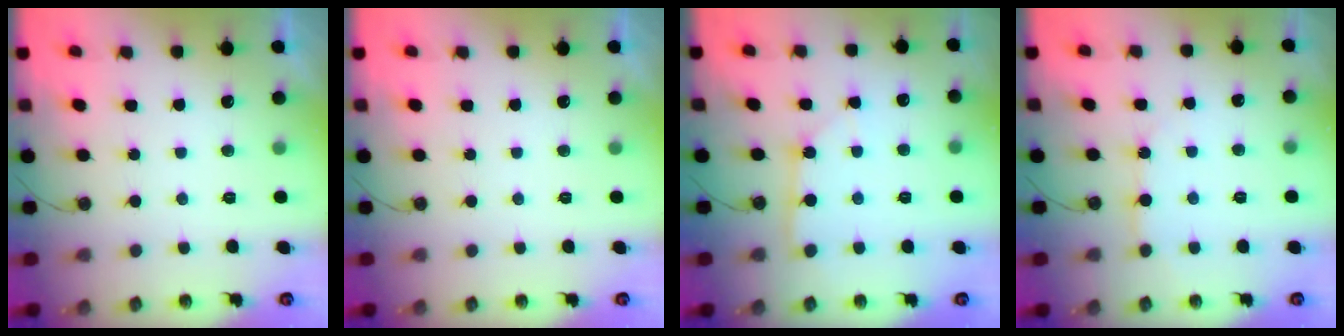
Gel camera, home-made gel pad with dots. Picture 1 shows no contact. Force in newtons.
{"total": 0.0}
{"total": 2.9, "press": 2.9, "slide": 0.1}
{"total": 5.1, "press": 5.0, "slide": 0.4}